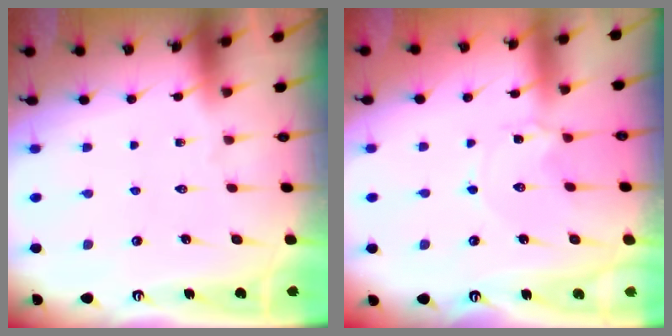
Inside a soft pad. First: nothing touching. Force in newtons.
{"total": 2.8, "press": 2.8, "slide": 0.3}